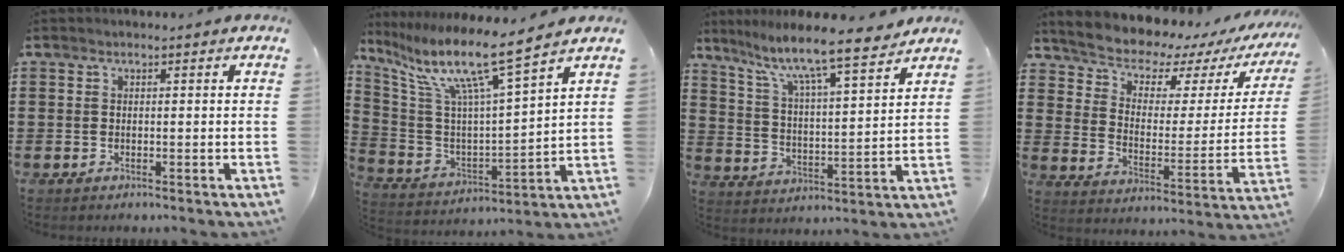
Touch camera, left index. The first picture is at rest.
{"total": 11.6, "force": [8.3, 0.7, 8.1], "torque": [-0.177, -0.054, 0.131]}
{"total": 8.5, "force": [7.2, 0.3, 4.5], "torque": [-0.105, -0.052, 0.116]}
{"total": 6.2, "force": [5.8, 1.9, 1.4], "torque": [-0.057, -0.050, 0.096]}